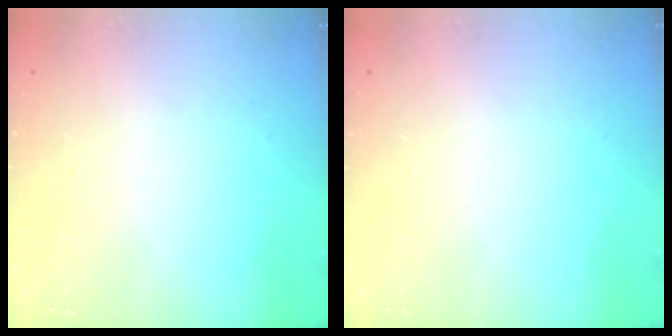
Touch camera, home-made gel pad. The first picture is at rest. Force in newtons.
{"total": 0.0}